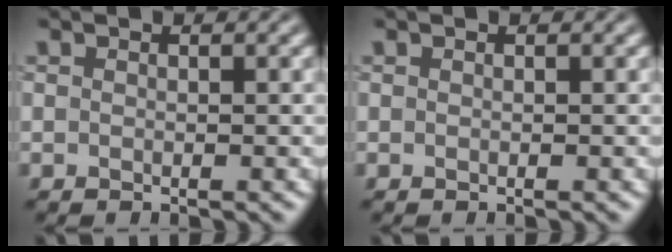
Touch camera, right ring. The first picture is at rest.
{"total": 0.0}